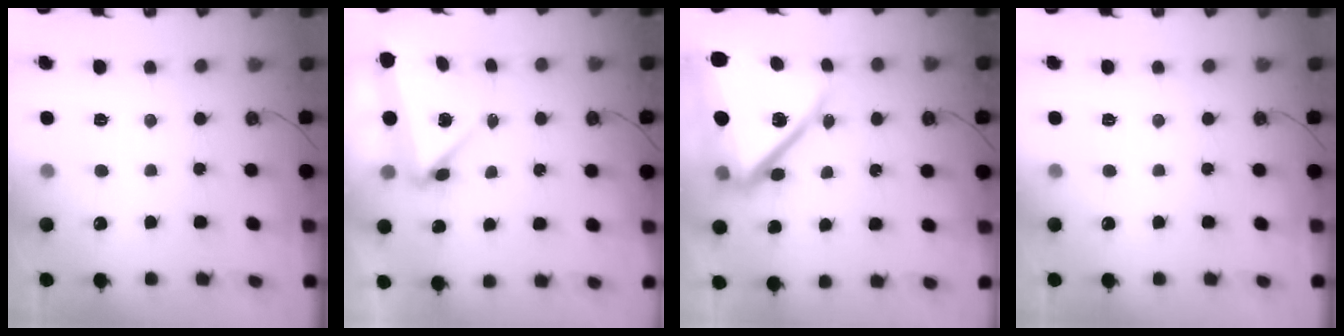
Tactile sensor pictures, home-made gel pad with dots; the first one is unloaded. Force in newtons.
{"total": 5.9, "press": 5.8, "slide": 1.0}
{"total": 18.5, "press": 18.4, "slide": 1.7}
{"total": 0.0}